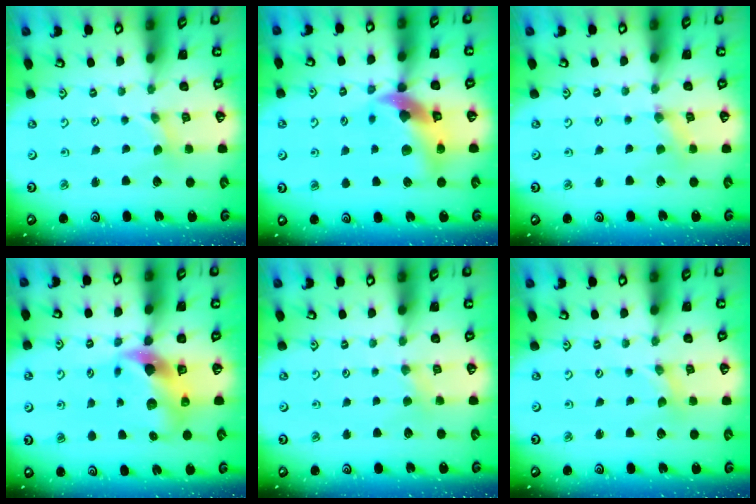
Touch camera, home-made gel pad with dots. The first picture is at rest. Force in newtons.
{"total": 12.8, "press": 12.7, "slide": 1.8}
{"total": 1.3, "press": 1.3, "slide": 0.3}
{"total": 9.9, "press": 9.8, "slide": 1.5}
{"total": 2.2, "press": 2.2, "slide": 0.4}
{"total": 0.0}